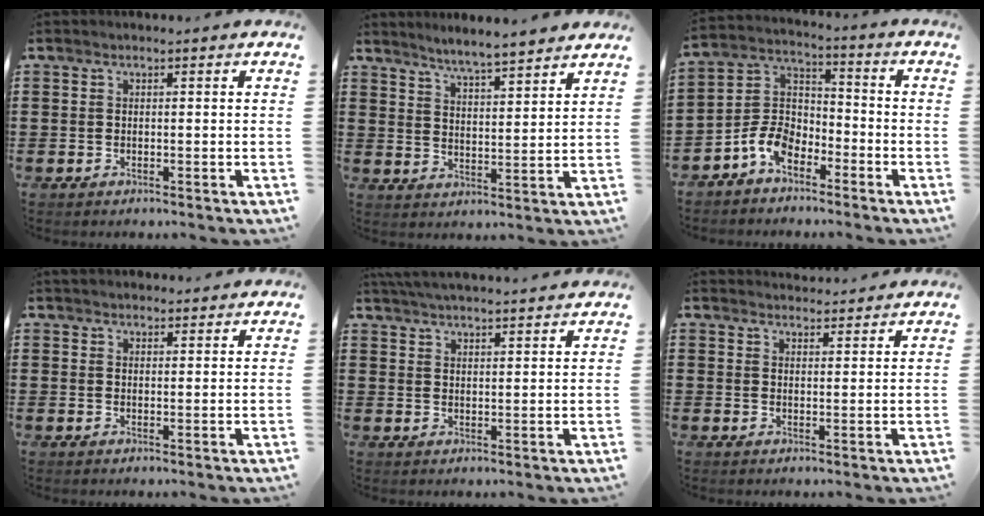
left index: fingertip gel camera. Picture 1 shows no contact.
{"total": 4.4, "force": [4.4, -0.6, 0.6], "torque": [-0.029, -0.027, 0.075]}
{"total": 7.6, "force": [-5.2, 4.3, 3.6], "torque": [-0.099, 0.008, -0.107]}
{"total": 2.1, "force": [2.1, 0.3, 0.0], "torque": [-0.004, 0.000, 0.041]}
{"total": 4.4, "force": [4.3, -0.3, 0.7], "torque": [-0.027, -0.015, 0.079]}
{"total": 2.8, "force": [2.8, 0.1, -0.1], "torque": [0.002, -0.013, 0.052]}